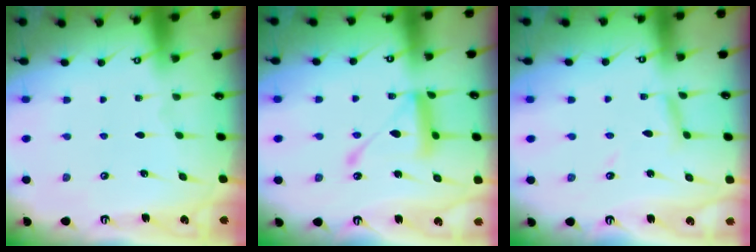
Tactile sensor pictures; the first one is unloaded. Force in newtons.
{"total": 13.7, "press": 13.7, "slide": 1.3}
{"total": 4.4, "press": 4.4, "slide": 0.4}